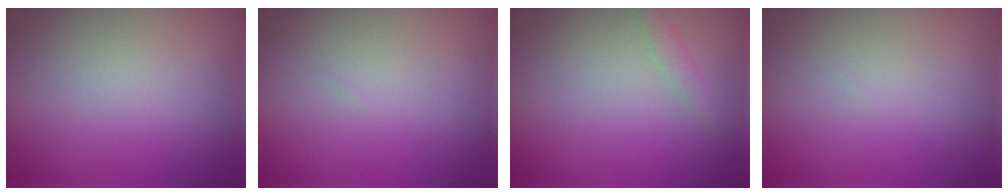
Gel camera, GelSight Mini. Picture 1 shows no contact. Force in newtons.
{"total": 0.0}
{"total": 1.3, "press": 1.3, "slide": 0.0}
{"total": 0.0}